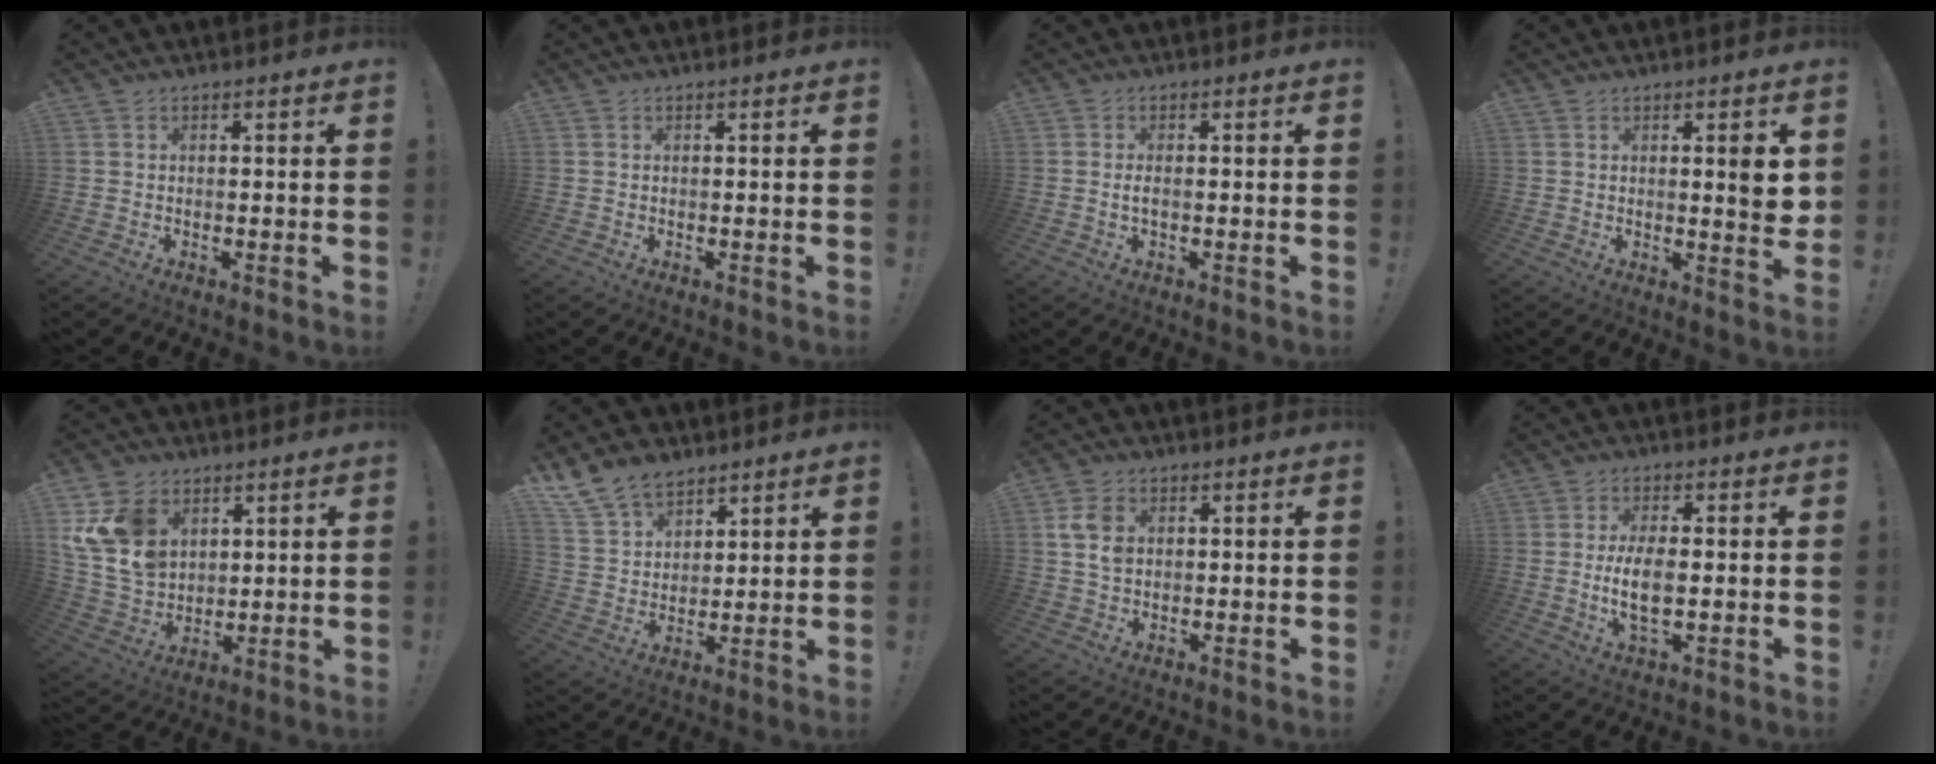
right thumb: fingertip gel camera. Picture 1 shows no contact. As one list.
[{"total": 0.0}, {"total": 1.6, "force": [-0.3, 0.4, 1.5], "torque": [-0.028, 0.003, -0.006]}, {"total": 5.0, "force": [1.3, 0.8, 4.8], "torque": [-0.052, -0.016, 0.013]}, {"total": 14.9, "force": [6.2, 11.1, 7.8], "torque": [-0.163, -0.031, 0.124]}, {"total": 11.7, "force": [9.0, 6.7, 3.4], "torque": [-0.079, -0.056, 0.179]}, {"total": 6.5, "force": [1.3, 4.6, 4.4], "torque": [-0.085, 0.001, 0.024]}, {"total": 7.8, "force": [-0.4, 3.0, 7.2], "torque": [-0.134, -0.013, -0.011]}]